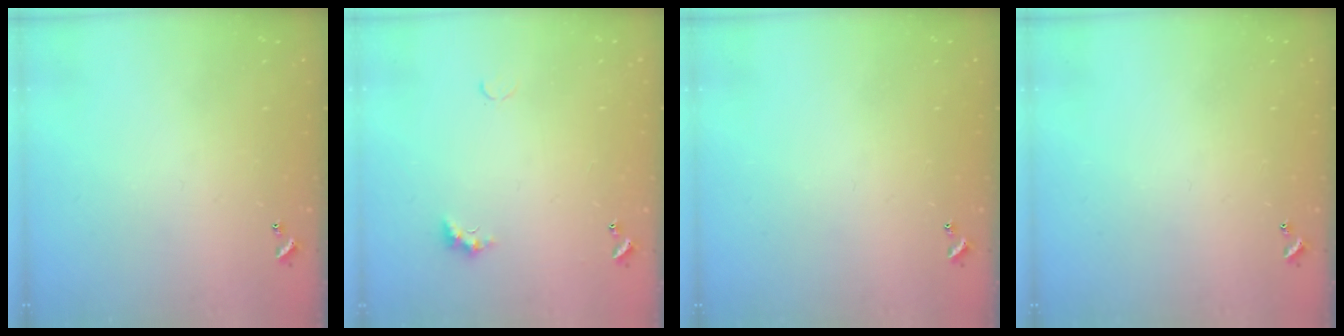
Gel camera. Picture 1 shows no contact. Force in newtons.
{"total": 2.6, "press": 2.5, "slide": 0.7}
{"total": 0.0}
{"total": 0.0}